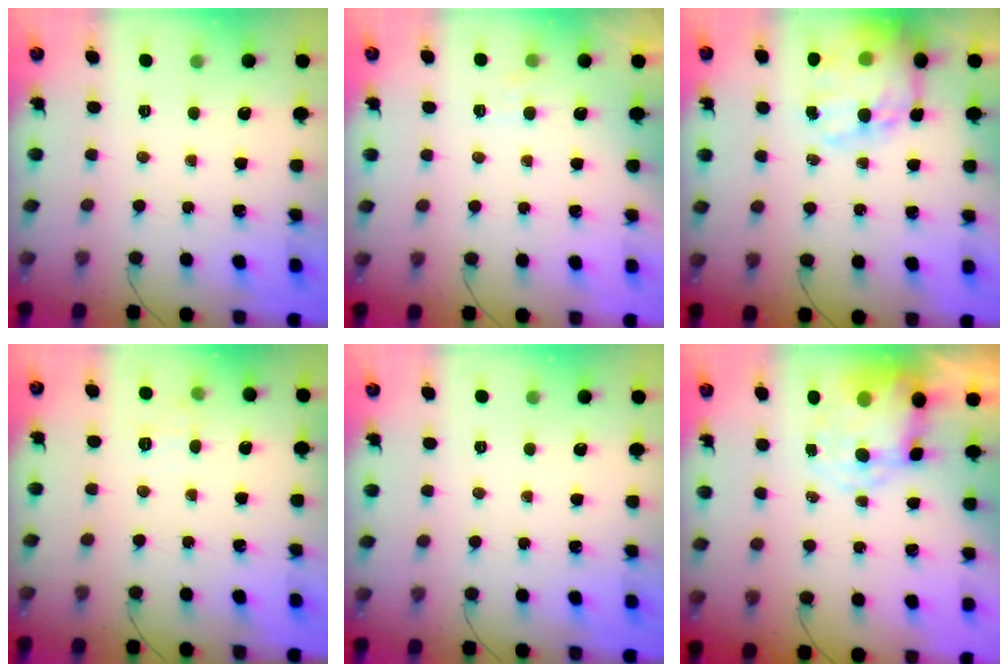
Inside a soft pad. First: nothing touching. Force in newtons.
{"total": 4.8, "press": 4.6, "slide": 1.3}
{"total": 20.5, "press": 20.0, "slide": 4.6}
{"total": 6.7, "press": 6.5, "slide": 1.6}
{"total": 0.0}
{"total": 9.8, "press": 9.6, "slide": 2.3}